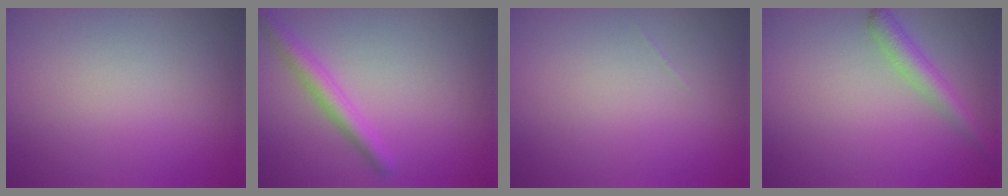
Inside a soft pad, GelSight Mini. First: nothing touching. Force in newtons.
{"total": 2.8, "press": 2.8, "slide": 0.1}
{"total": 0.0}
{"total": 2.5, "press": 2.5, "slide": 0.1}